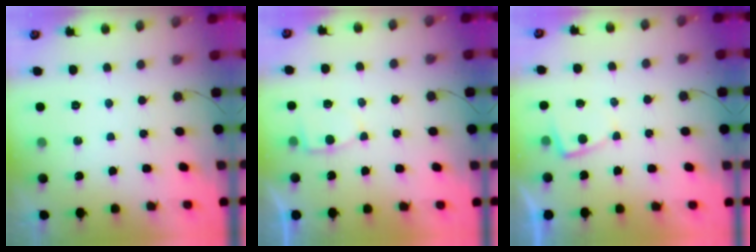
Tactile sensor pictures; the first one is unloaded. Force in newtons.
{"total": 3.3, "press": 3.3, "slide": 0.4}
{"total": 2.6, "press": 2.6, "slide": 0.4}